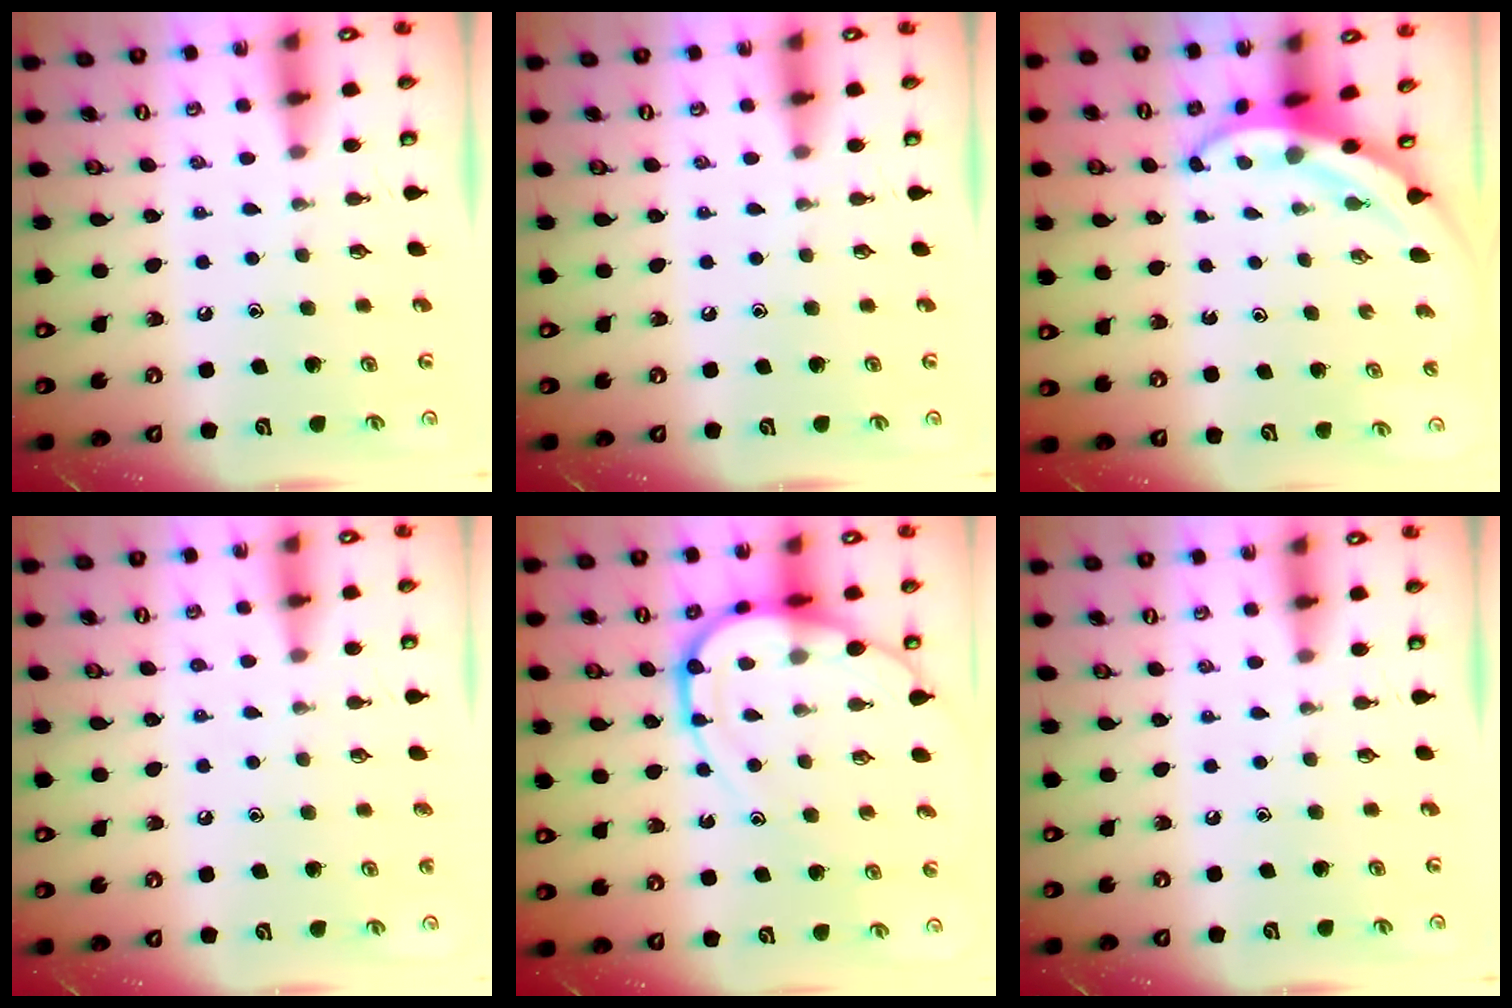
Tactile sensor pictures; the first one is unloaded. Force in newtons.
{"total": 0.0}
{"total": 3.9, "press": 3.9, "slide": 0.4}
{"total": 4.1, "press": 4.1, "slide": 0.4}
{"total": 12.5, "press": 12.5, "slide": 1.1}
{"total": 0.0}